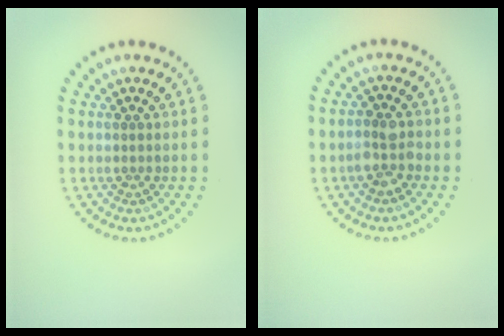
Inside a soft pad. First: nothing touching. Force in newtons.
{"total": 2.3, "press": 2.1, "slide": 0.8}